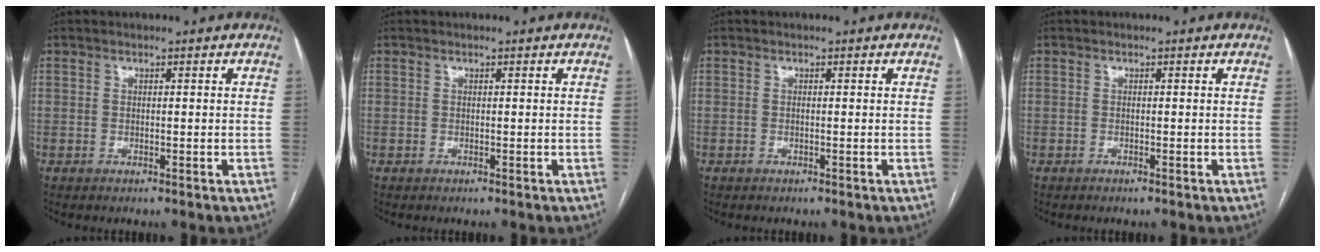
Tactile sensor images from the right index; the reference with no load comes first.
{"total": 0.0}
{"total": 0.0}
{"total": 0.0}